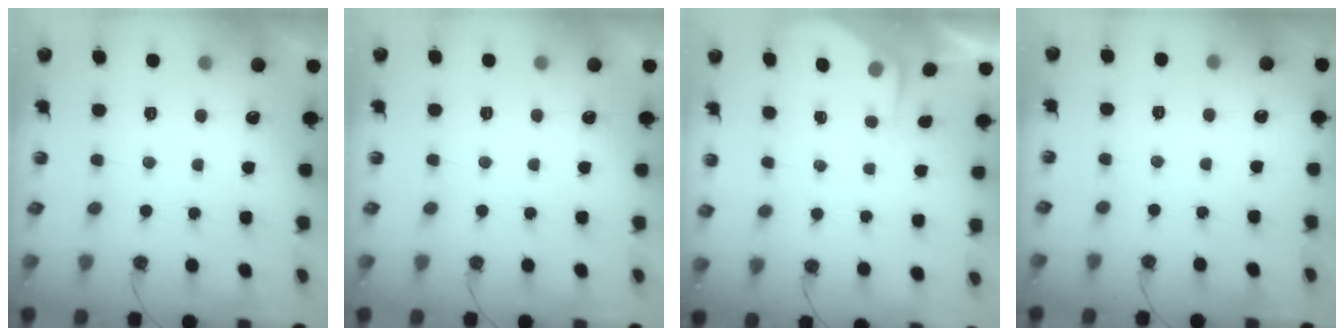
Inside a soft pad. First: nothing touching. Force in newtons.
{"total": 2.6, "press": 2.6, "slide": 0.5}
{"total": 1.6, "press": 1.6, "slide": 0.3}
{"total": 2.2, "press": 2.1, "slide": 0.3}